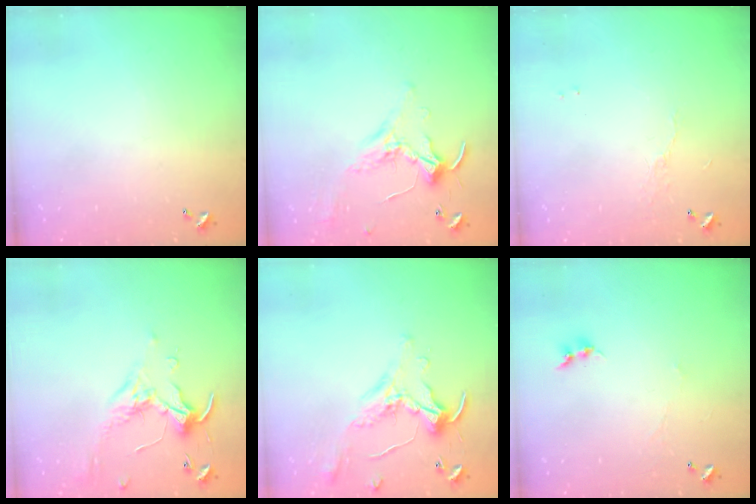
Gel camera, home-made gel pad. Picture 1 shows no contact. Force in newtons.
{"total": 0.9, "press": 0.8, "slide": 0.4}
{"total": 4.3, "press": 4.3, "slide": 0.5}
{"total": 0.5, "press": 0.4, "slide": 0.4}
{"total": 0.7, "press": 0.5, "slide": 0.4}
{"total": 0.6, "press": 0.3, "slide": 0.5}